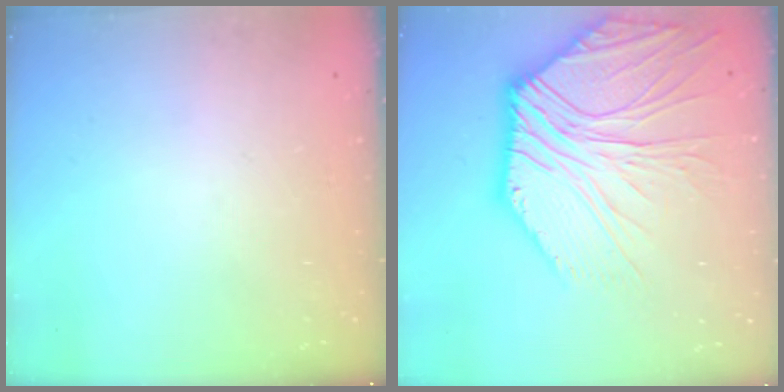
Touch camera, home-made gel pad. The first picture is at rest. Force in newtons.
{"total": 16.2, "press": 16.2, "slide": 1.6}